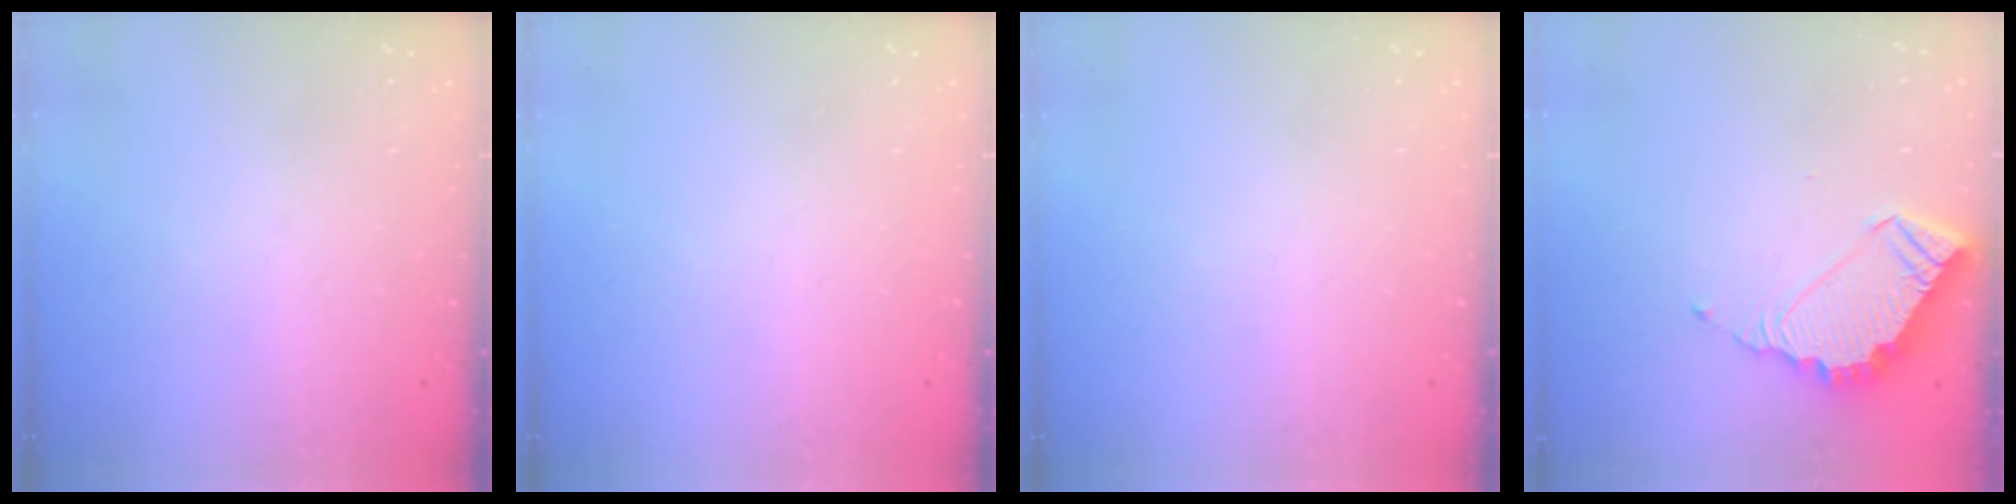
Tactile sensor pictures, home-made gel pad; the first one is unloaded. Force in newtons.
{"total": 0.0}
{"total": 0.0}
{"total": 7.9, "press": 7.9, "slide": 0.1}